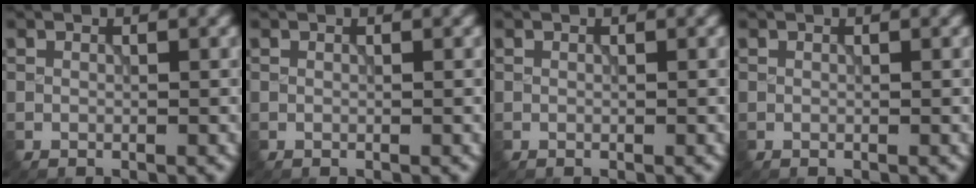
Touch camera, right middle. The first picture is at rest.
{"total": 0.0}
{"total": 0.0}
{"total": 0.0}